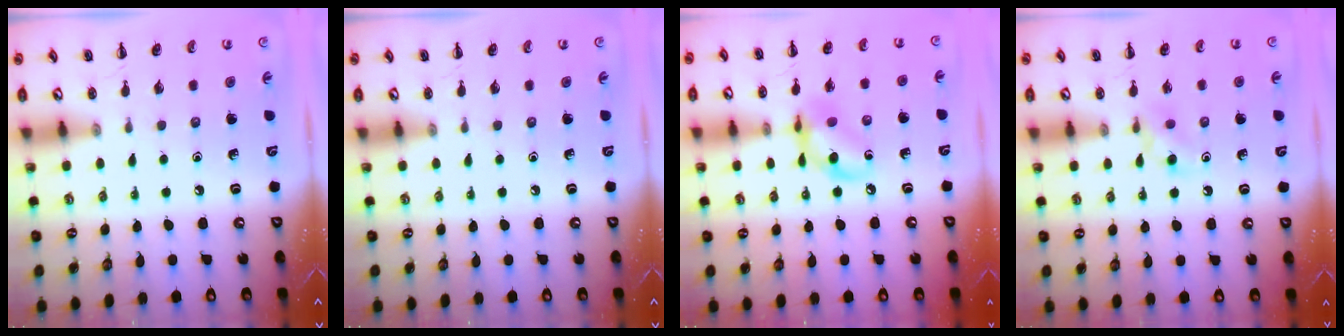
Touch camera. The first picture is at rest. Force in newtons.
{"total": 0.0}
{"total": 10.2, "press": 10.1, "slide": 1.0}
{"total": 4.2, "press": 3.9, "slide": 1.7}